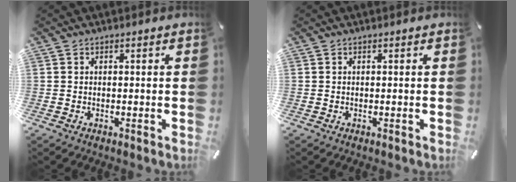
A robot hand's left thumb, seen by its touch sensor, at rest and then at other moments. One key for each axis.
{"total": 0.0}